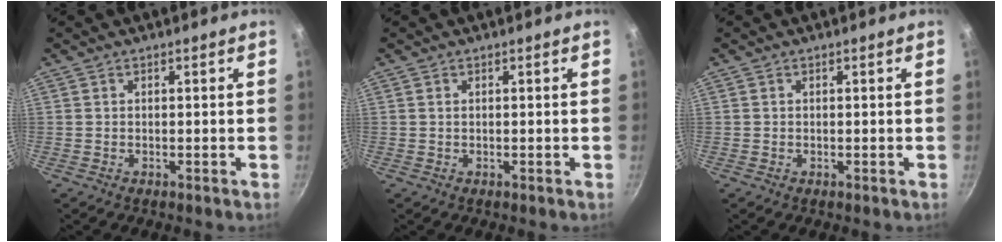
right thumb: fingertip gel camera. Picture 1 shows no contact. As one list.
[{"total": 0.0}, {"total": 0.0}]